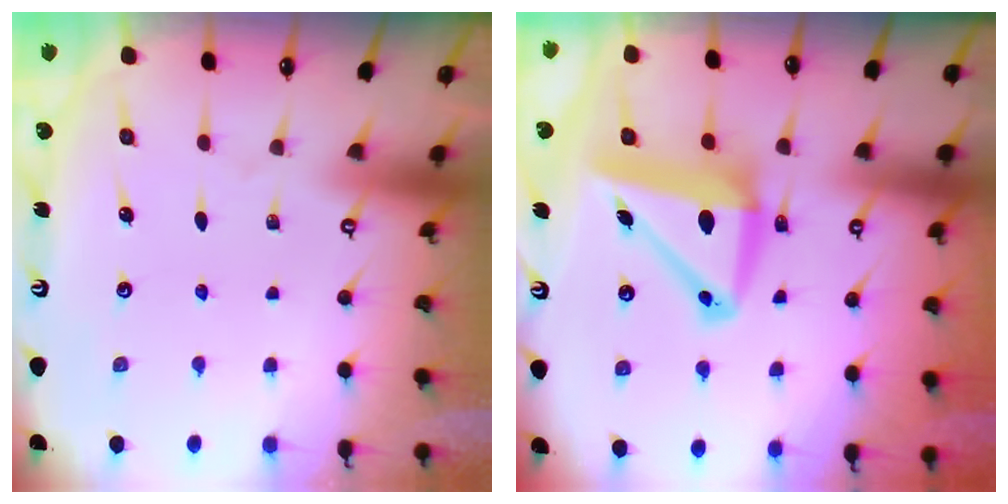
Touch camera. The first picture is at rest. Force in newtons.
{"total": 11.4, "press": 11.0, "slide": 3.0}